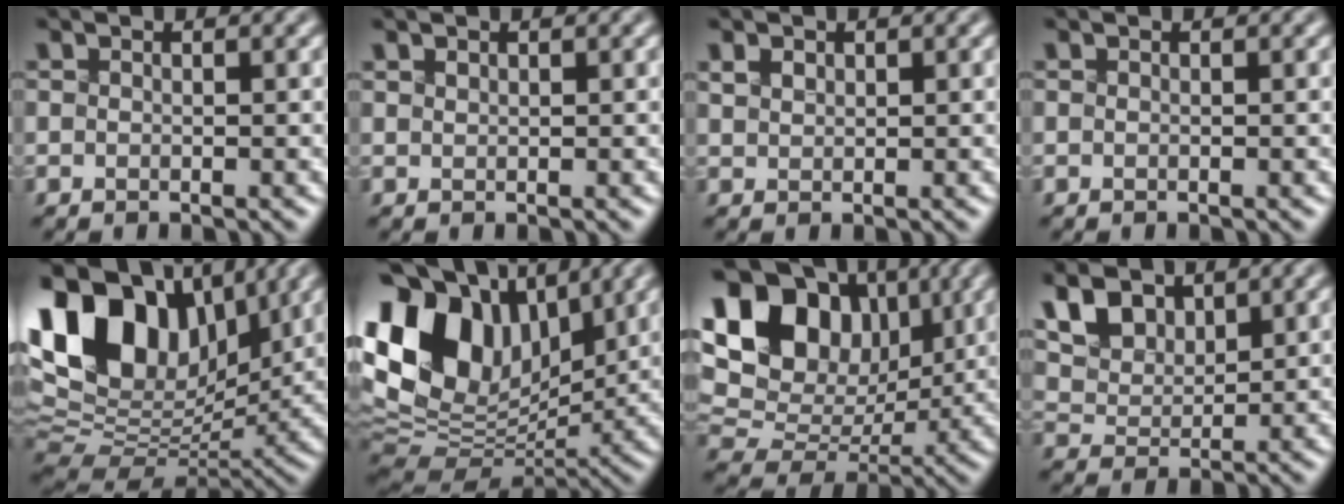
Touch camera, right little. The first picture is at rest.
{"total": 1.4, "force": [1.0, 0.7, 0.6], "torque": [-0.024, 0.010, 0.021]}
{"total": 1.8, "force": [1.1, 1.1, 0.8], "torque": [-0.031, 0.010, 0.027]}
{"total": 0.0}
{"total": 14.7, "force": [6.2, 9.1, 9.7], "torque": [-0.193, 0.034, 0.115]}
{"total": 14.9, "force": [4.4, 10.1, 10.0], "torque": [-0.214, 0.025, 0.082]}
{"total": 17.1, "force": [6.8, 12.2, 9.9], "torque": [-0.224, 0.066, 0.135]}
{"total": 7.2, "force": [4.2, 4.2, 4.2], "torque": [-0.116, 0.014, 0.076]}